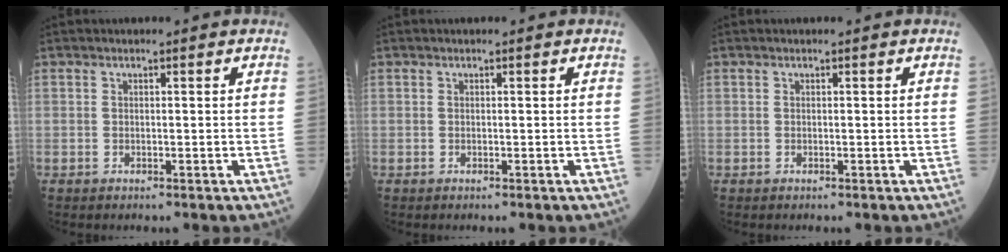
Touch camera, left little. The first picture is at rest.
{"total": 0.0}
{"total": 0.0}